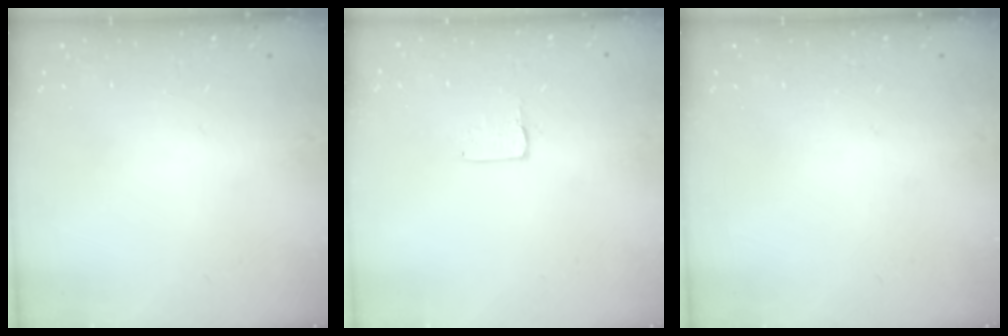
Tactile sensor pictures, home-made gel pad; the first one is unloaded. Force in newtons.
{"total": 1.7, "press": 1.6, "slide": 0.1}
{"total": 0.0}